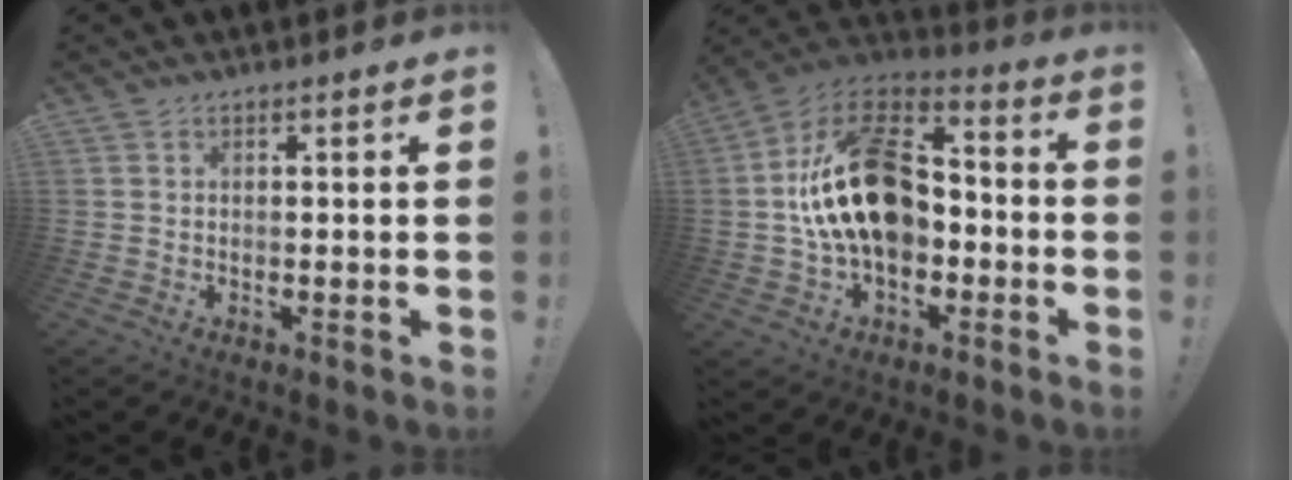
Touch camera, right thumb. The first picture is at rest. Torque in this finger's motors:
{"motor_torque": [2.30, 2.29, 0.41, -0.08, 0.39]}